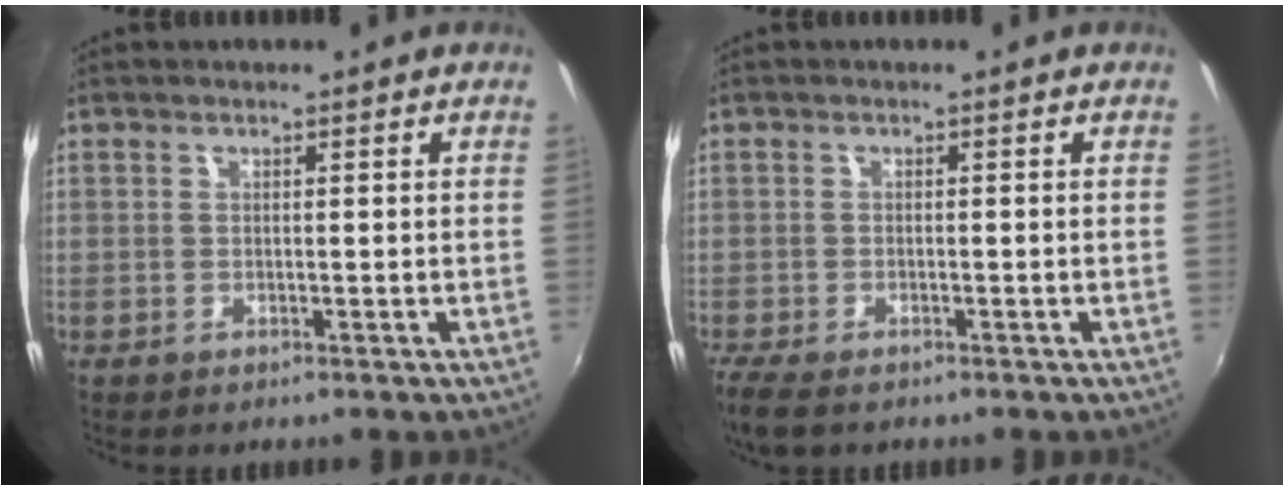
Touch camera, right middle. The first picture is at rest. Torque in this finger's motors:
{"motor_torque": [0.58, -0.34, 0.03, 0.03]}